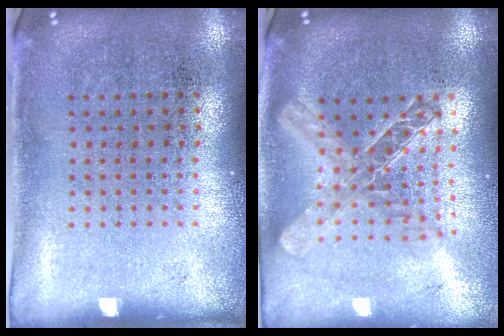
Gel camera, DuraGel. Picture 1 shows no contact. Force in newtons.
{"total": 1.9, "press": 1.7, "slide": 1.0}